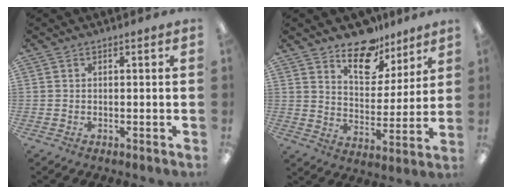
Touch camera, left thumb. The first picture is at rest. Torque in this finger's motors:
{"motor_torque": [1.55, 1.04, 0.96, -1.07, 0.03]}